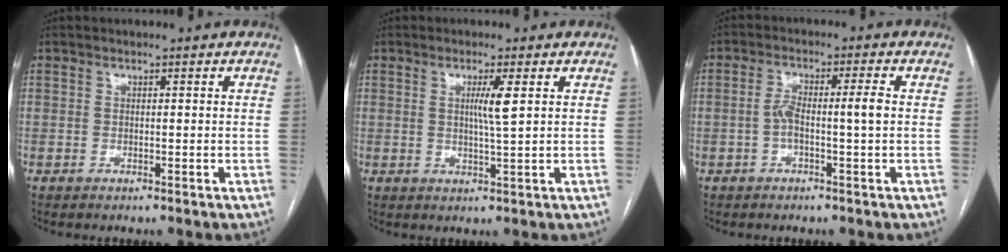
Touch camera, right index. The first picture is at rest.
{"total": 3.6, "force": [1.0, -0.5, 3.5], "torque": [-0.064, -0.006, 0.016]}
{"total": 4.8, "force": [-0.6, 0.2, 4.8], "torque": [-0.091, 0.018, -0.008]}